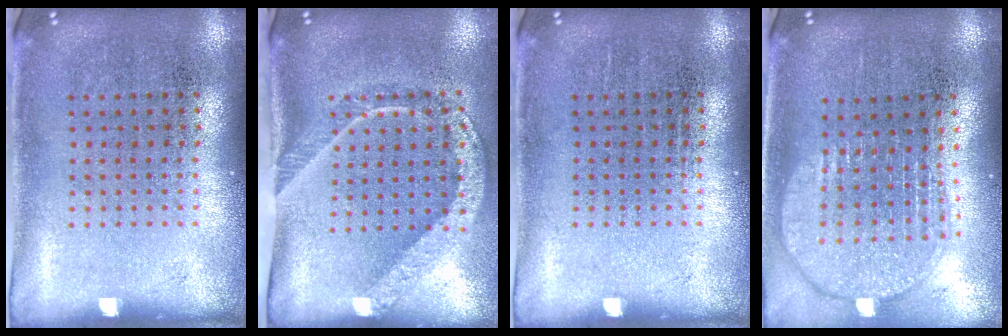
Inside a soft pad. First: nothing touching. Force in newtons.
{"total": 2.1, "press": 1.5, "slide": 1.5}
{"total": 0.0}
{"total": 1.9, "press": 1.7, "slide": 1.0}